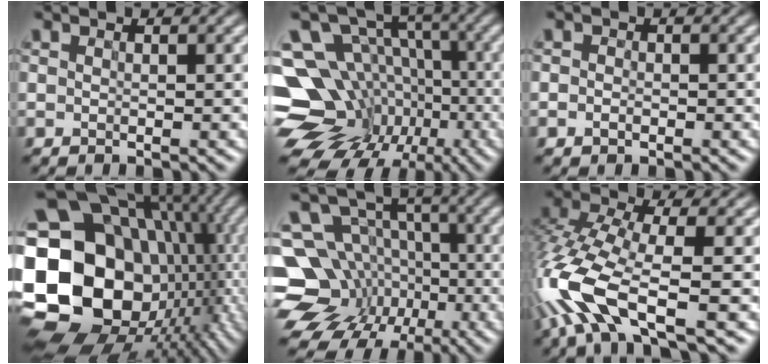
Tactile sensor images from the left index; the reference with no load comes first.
{"total": 16.3, "force": [-4.8, 13.6, 7.5], "torque": [-0.161, -0.002, -0.063]}
{"total": 1.2, "force": [0.0, 1.1, 0.5], "torque": [0.009, 0.009, -0.017]}
{"total": 21.7, "force": [-0.6, 17.2, 13.2], "torque": [-0.275, 0.002, 0.000]}
{"total": 14.3, "force": [-4.8, 12.1, 5.9], "torque": [-0.128, -0.010, -0.085]}
{"total": 9.8, "force": [-4.4, 3.2, 8.1], "torque": [-0.195, 0.005, -0.097]}